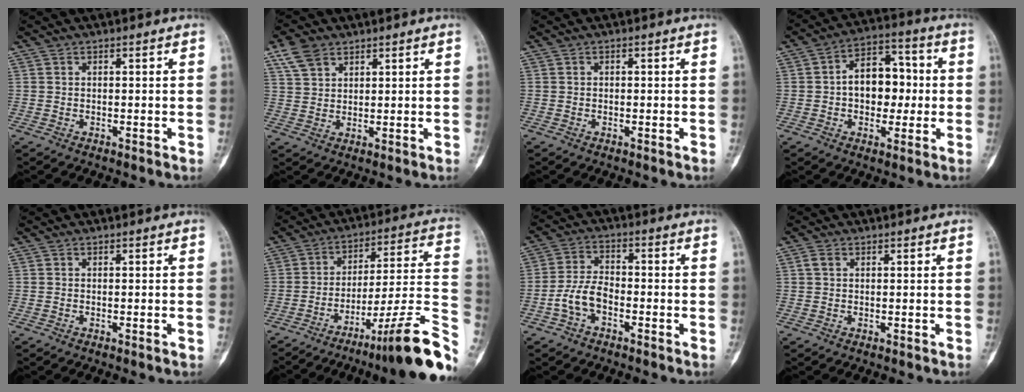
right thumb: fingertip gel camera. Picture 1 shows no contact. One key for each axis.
{"total": 5.4, "fx": 3.3, "fy": 3.4, "fz": 2.7, "tx": -0.044, "ty": -0.005, "tz": 0.070}
{"total": 0.0}
{"total": 11.7, "fx": 0.0, "fy": 8.0, "fz": 8.5, "tx": -0.088, "ty": 0.031, "tz": -0.006}
{"total": 0.6, "fx": -0.3, "fy": 0.0, "fz": 0.5, "tx": -0.011, "ty": -0.001, "tz": -0.003}
{"total": 22.6, "fx": -12.9, "fy": 2.4, "fz": 18.3, "tx": -0.195, "ty": 0.085, "tz": -0.191}
{"total": 6.3, "fx": -2.6, "fy": 3.6, "fz": 4.4, "tx": -0.085, "ty": 0.027, "tz": -0.057}
{"total": 1.4, "fx": 0.5, "fy": 0.9, "fz": 0.9, "tx": -0.020, "ty": 0.005, "tz": 0.009}